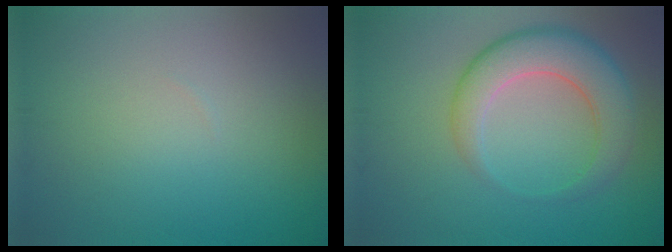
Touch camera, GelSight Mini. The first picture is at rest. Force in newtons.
{"total": 6.3, "press": 6.2, "slide": 0.2}